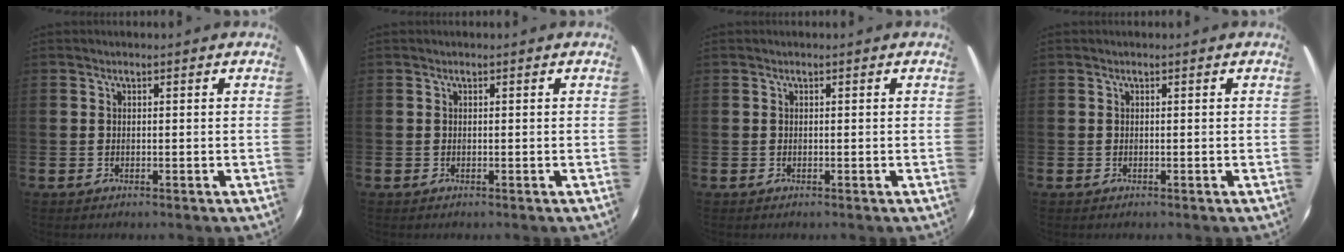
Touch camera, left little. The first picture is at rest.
{"total": 0.0}
{"total": 0.0}
{"total": 0.0}